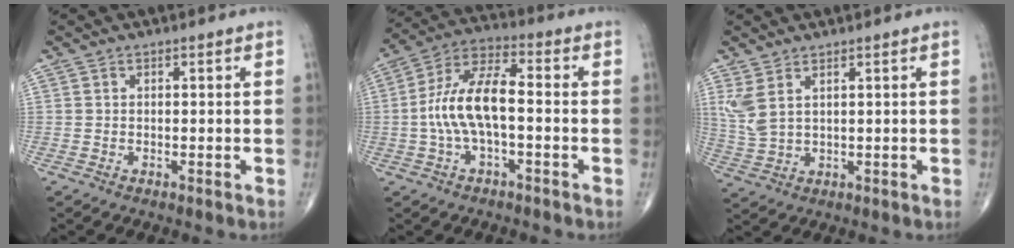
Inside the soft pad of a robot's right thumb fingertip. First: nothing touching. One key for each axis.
{"total": 11.7, "fx": -1.4, "fy": 4.8, "fz": 10.6, "tx": -0.218, "ty": 0.042, "tz": -0.031}
{"total": 5.0, "fx": 2.5, "fy": 2.0, "fz": 3.8, "tx": -0.097, "ty": -0.009, "tz": 0.064}